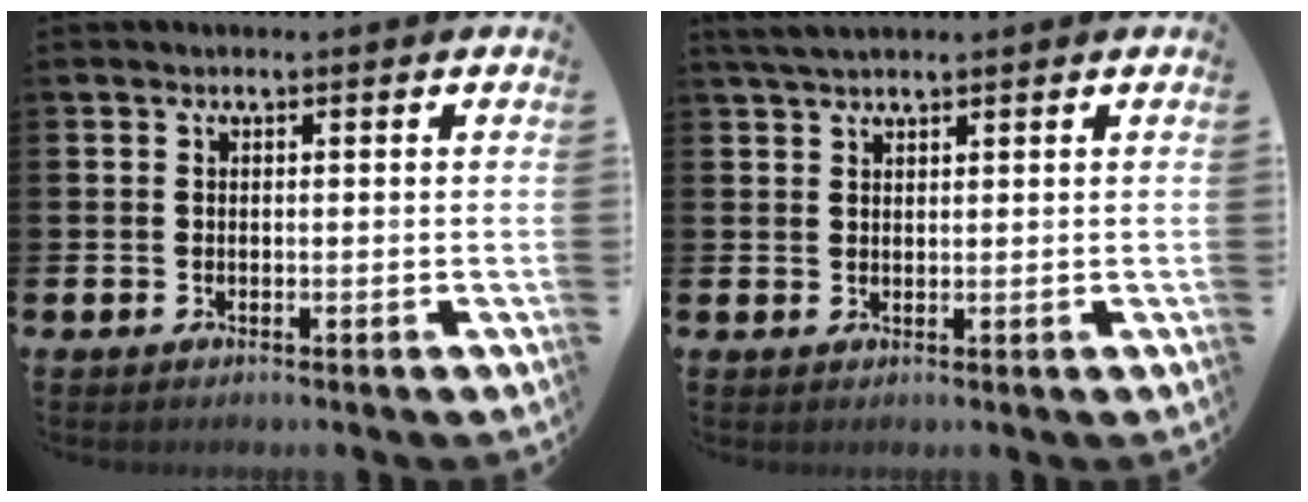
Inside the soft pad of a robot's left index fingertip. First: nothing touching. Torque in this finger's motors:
{"motor_torque": [-0.04, -0.07, 0.02, 0.09]}